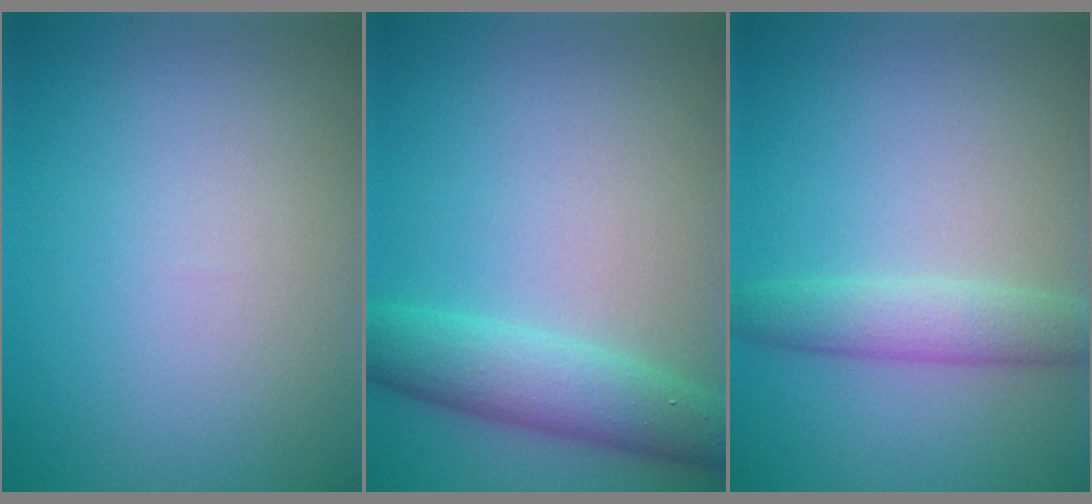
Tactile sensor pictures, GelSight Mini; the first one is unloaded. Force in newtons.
{"total": 4.9, "press": 4.9, "slide": 0.3}
{"total": 3.0, "press": 3.0, "slide": 0.0}